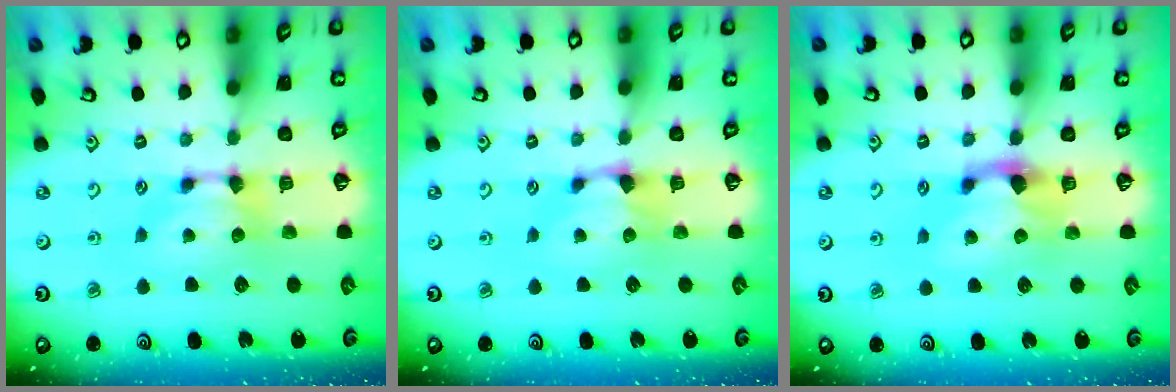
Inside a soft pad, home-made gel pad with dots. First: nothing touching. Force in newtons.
{"total": 1.4, "press": 0.9, "slide": 1.0}
{"total": 1.9, "press": 1.4, "slide": 1.3}